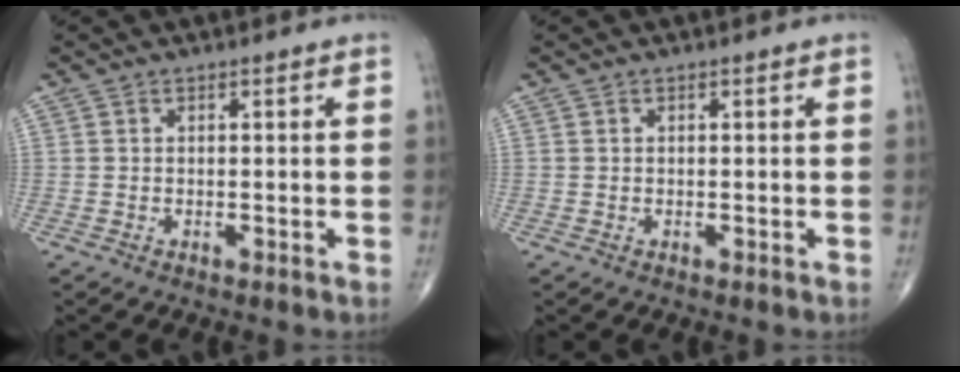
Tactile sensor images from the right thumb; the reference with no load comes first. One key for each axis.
{"total": 0.0}